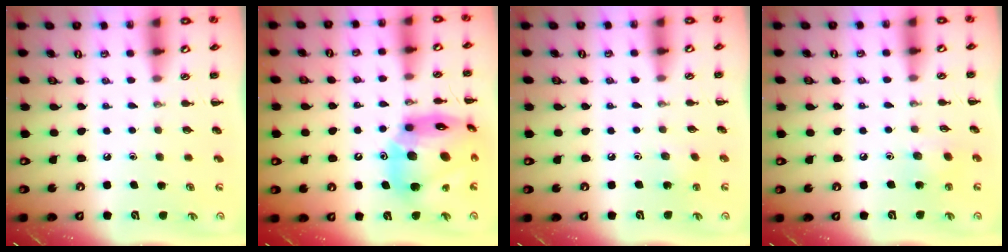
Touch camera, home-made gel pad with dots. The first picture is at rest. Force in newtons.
{"total": 20.6, "press": 20.0, "slide": 5.1}
{"total": 4.6, "press": 4.4, "slide": 1.5}
{"total": 5.3, "press": 5.2, "slide": 0.8}